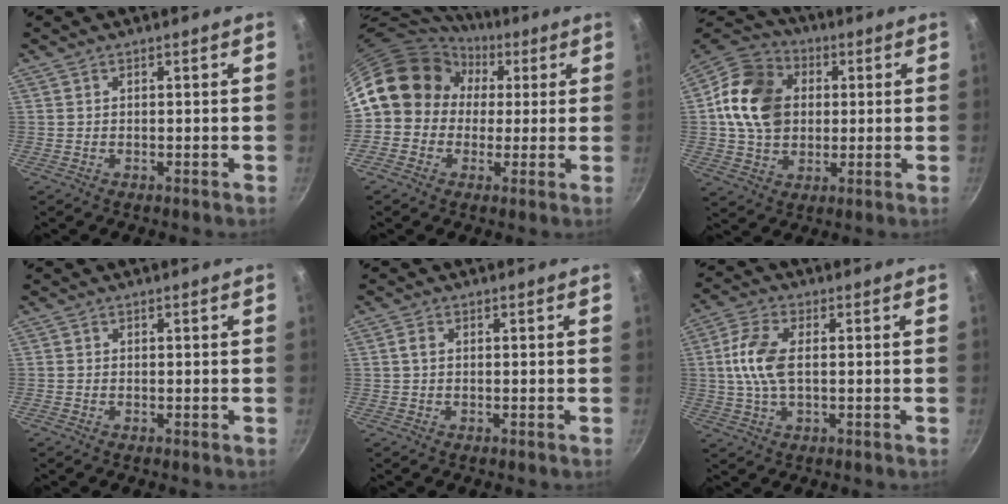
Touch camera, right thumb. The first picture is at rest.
{"total": 13.7, "force": [2.9, 12.1, 5.8], "torque": [-0.069, 0.029, 0.035]}
{"total": 16.6, "force": [2.4, 13.0, 9.9], "torque": [-0.154, 0.014, 0.030]}
{"total": 0.0}
{"total": 1.3, "force": [0.2, 0.8, 1.0], "torque": [-0.020, 0.004, 0.002]}
{"total": 8.6, "force": [0.6, 4.4, 7.3], "torque": [-0.152, 0.014, 0.006]}